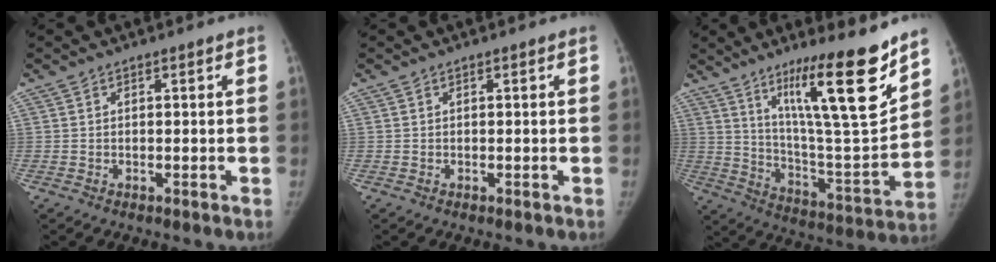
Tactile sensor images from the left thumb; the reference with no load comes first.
{"total": 0.0}
{"total": 22.1, "force": [13.7, 3.3, 17.0], "torque": [-0.239, -0.083, 0.231]}